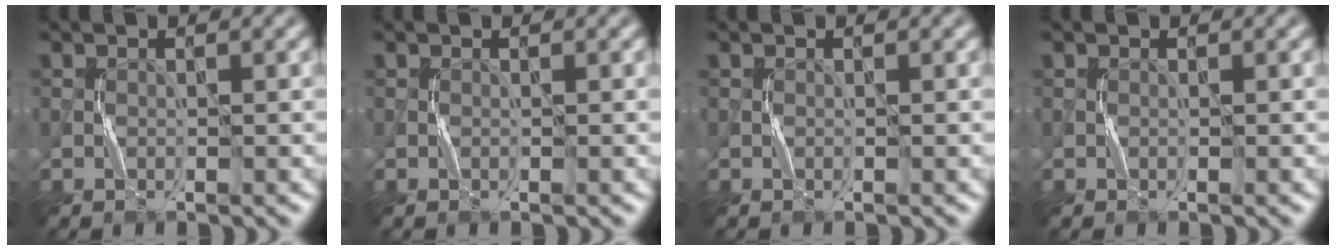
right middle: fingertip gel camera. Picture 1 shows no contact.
{"total": 0.0}
{"total": 0.0}
{"total": 0.0}